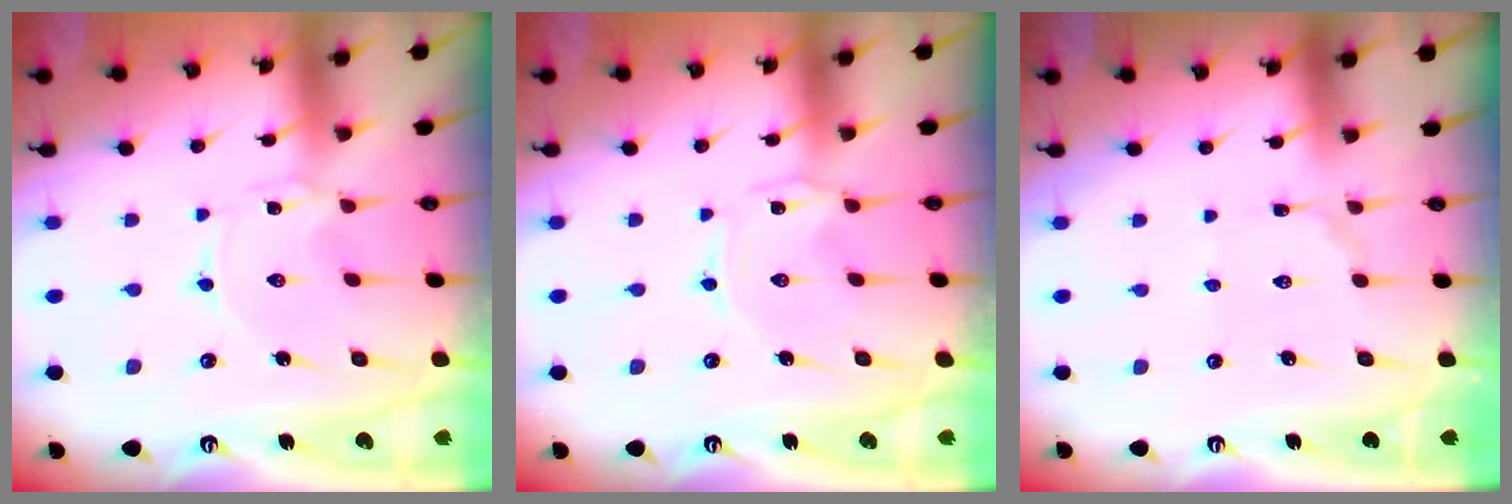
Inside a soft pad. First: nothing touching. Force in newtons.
{"total": 0.8, "press": 0.7, "slide": 0.1}
{"total": 3.0, "press": 2.9, "slide": 0.3}